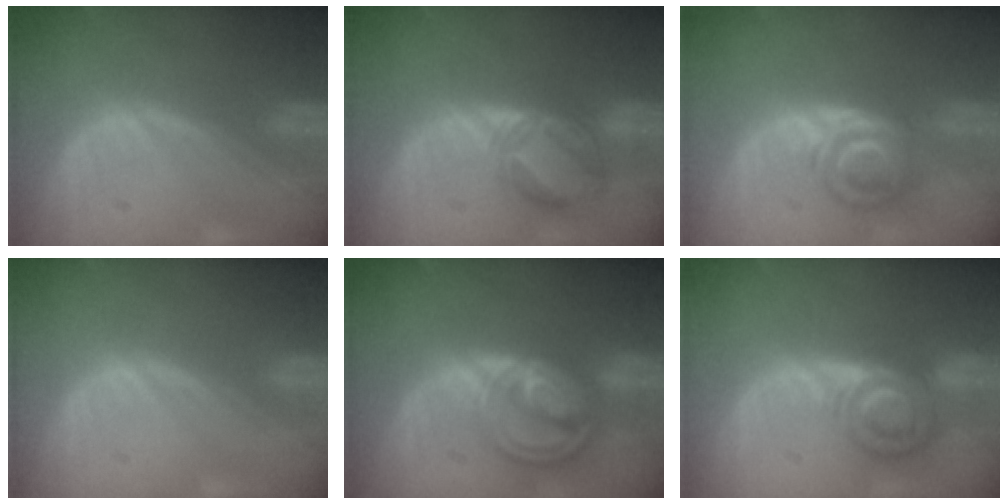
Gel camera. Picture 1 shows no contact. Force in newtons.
{"total": 5.8, "press": 5.7, "slide": 0.9}
{"total": 6.0, "press": 5.6, "slide": 2.2}
{"total": 0.0}
{"total": 8.6, "press": 7.3, "slide": 4.6}
{"total": 6.8, "press": 6.5, "slide": 2.2}